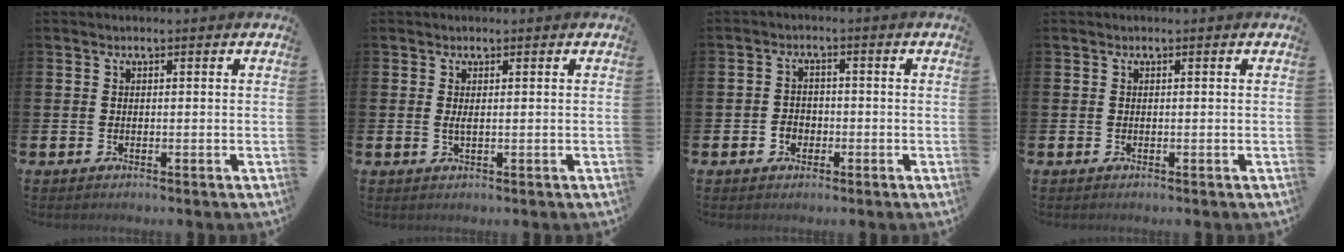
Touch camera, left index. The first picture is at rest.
{"total": 0.9, "force": [0.2, 0.2, 0.9], "torque": [-0.011, -0.001, 0.002]}
{"total": 2.3, "force": [-0.9, 1.9, 0.8], "torque": [-0.012, 0.001, -0.022]}
{"total": 0.0}